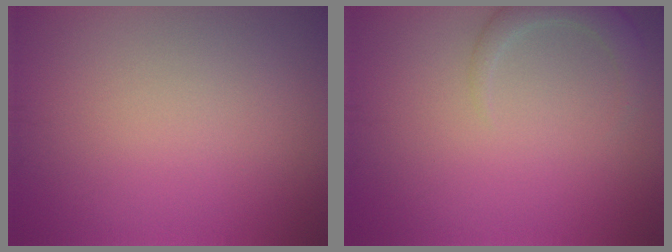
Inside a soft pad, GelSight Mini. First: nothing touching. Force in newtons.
{"total": 2.4, "press": 2.4, "slide": 0.3}